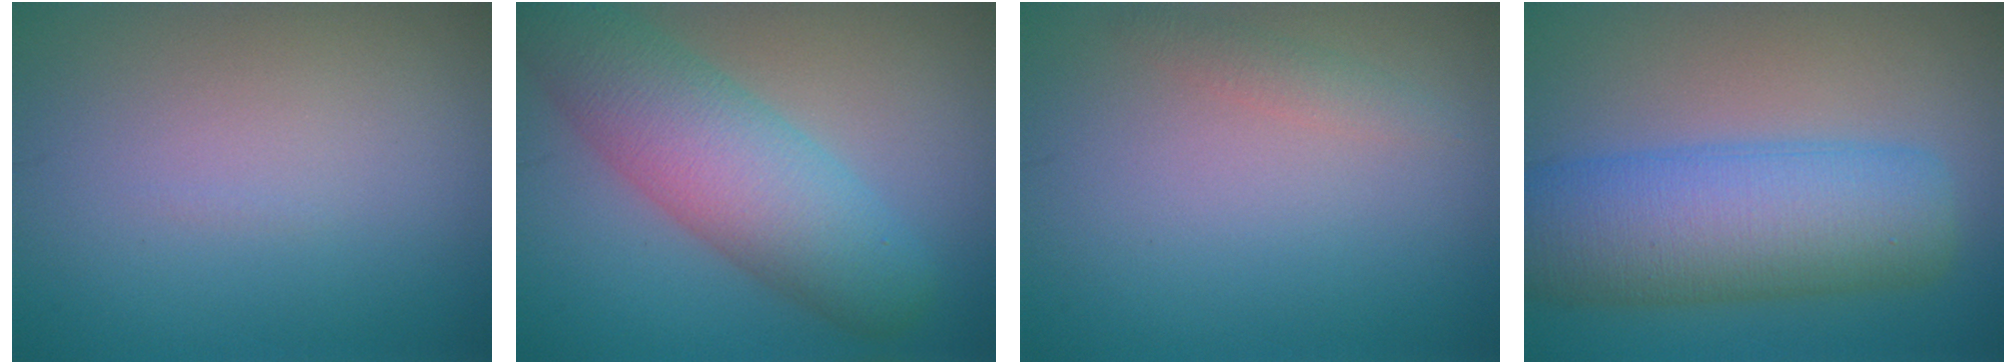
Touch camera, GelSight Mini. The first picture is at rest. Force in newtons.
{"total": 7.6, "press": 7.6, "slide": 0.4}
{"total": 1.1, "press": 1.1, "slide": 0.1}
{"total": 9.5, "press": 9.5, "slide": 0.2}